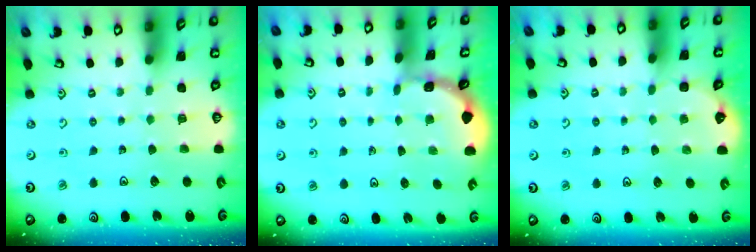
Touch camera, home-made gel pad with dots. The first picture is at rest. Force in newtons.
{"total": 1.3, "press": 1.3, "slide": 0.1}
{"total": 1.7, "press": 1.7, "slide": 0.1}